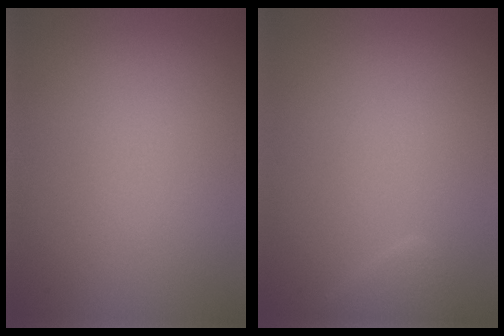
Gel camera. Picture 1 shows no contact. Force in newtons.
{"total": 1.4, "press": 1.4, "slide": 0.1}